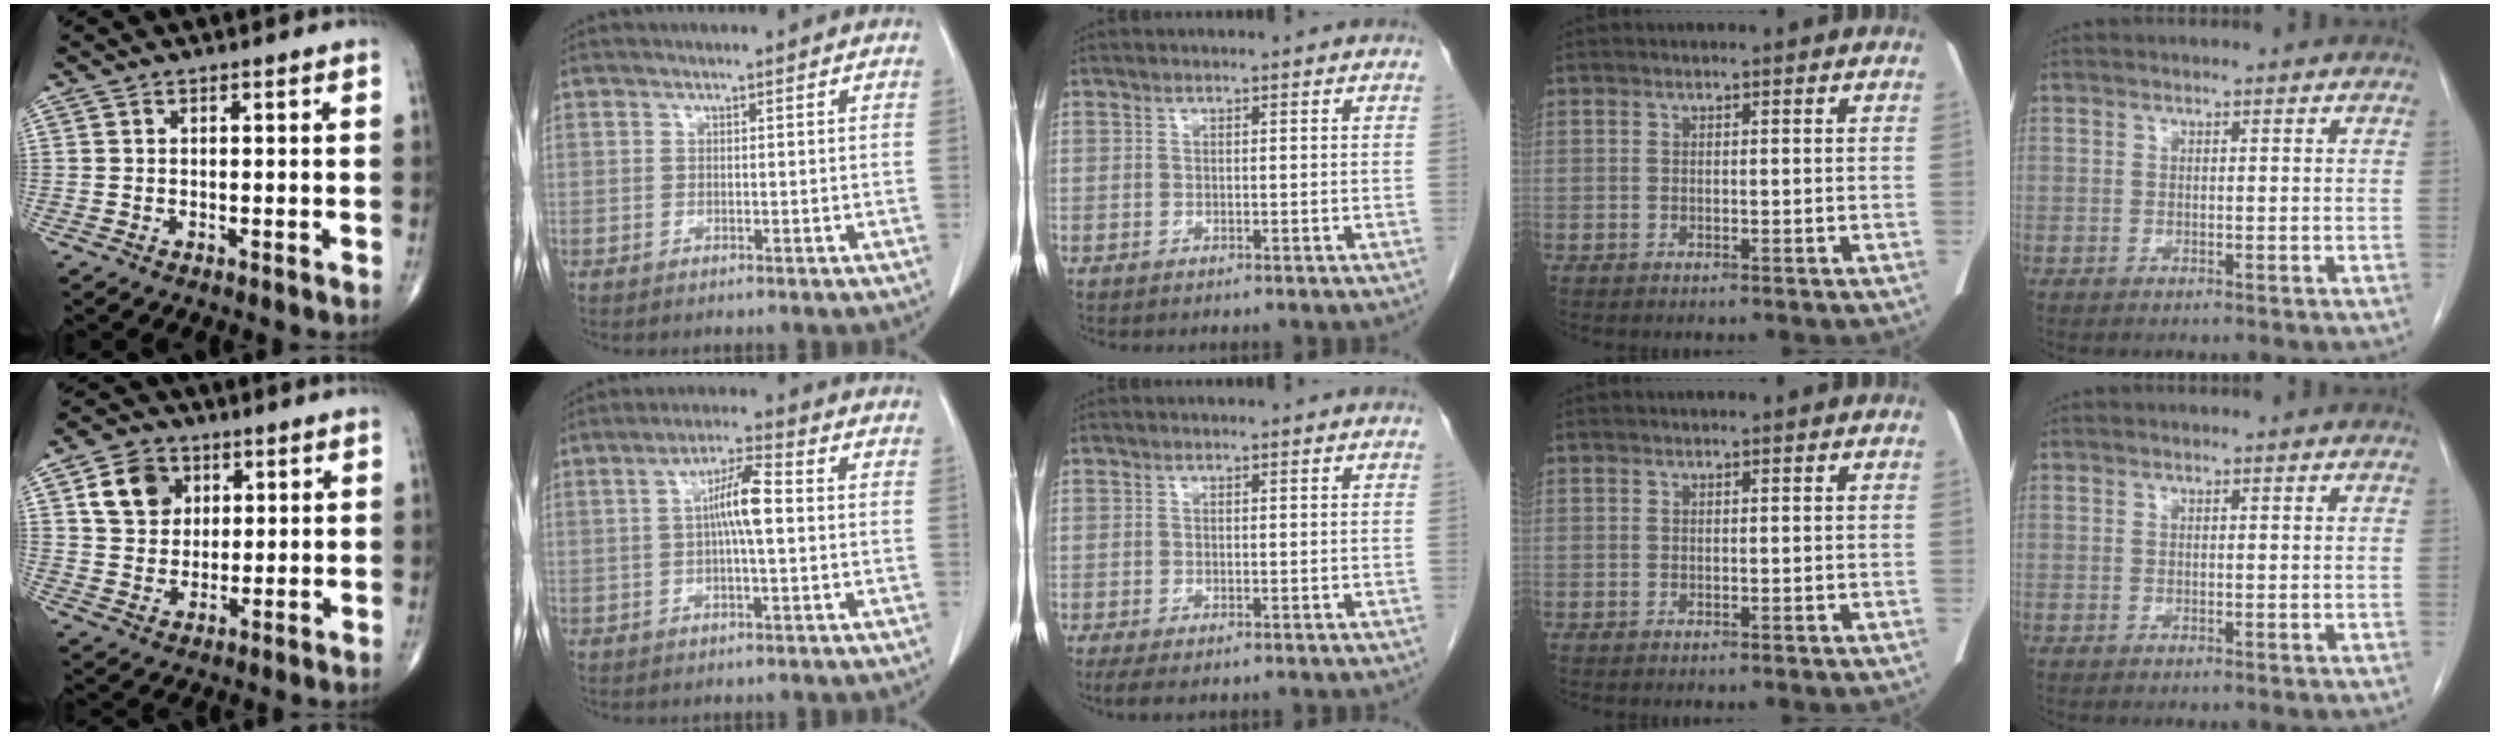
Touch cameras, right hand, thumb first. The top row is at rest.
{"thumb": {"total": 8.9, "force": [3.3, 7.1, 4.1], "torque": [-0.044, -0.008, 0.060]}, "index": {"total": 6.5, "force": [0.3, 0.7, 6.5], "torque": [-0.122, 0.013, 0.002]}, "middle": {"total": 2.1, "force": [-1.4, 0.6, 1.4], "torque": [-0.027, -0.009, -0.020]}}